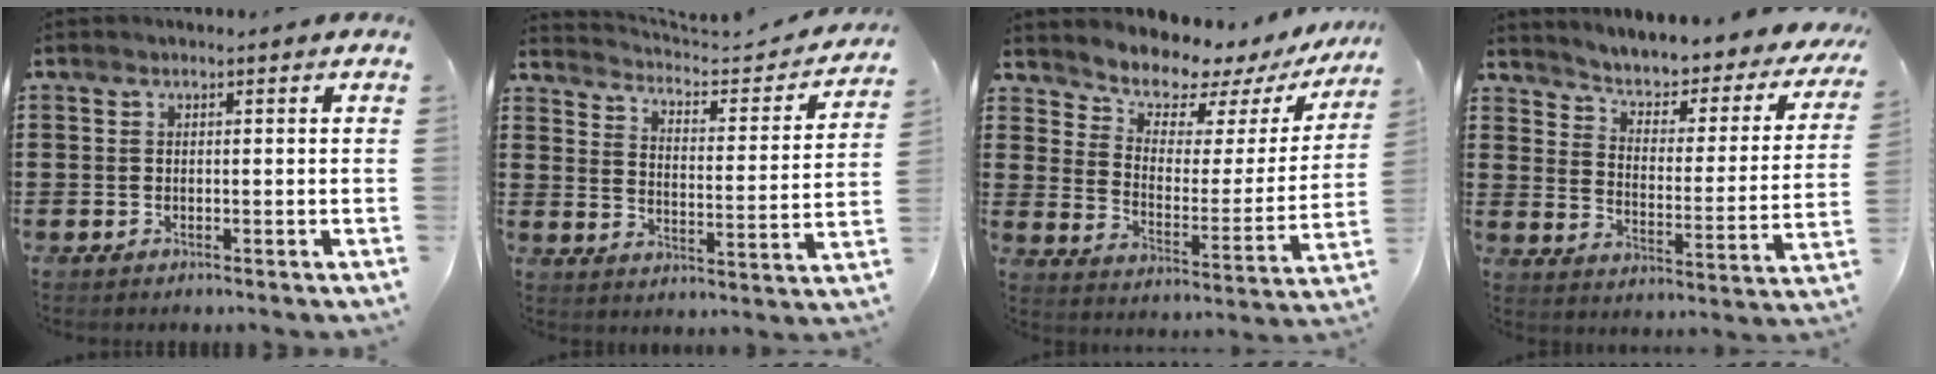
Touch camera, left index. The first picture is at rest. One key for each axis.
{"total": 2.6, "fx": 2.5, "fy": 0.3, "fz": 0.6, "tx": -0.032, "ty": -0.024, "tz": 0.031}
{"total": 6.2, "fx": 5.8, "fy": 2.1, "fz": 0.8, "tx": -0.039, "ty": -0.054, "tz": 0.096}
{"total": 3.0, "fx": 2.6, "fy": 0.7, "fz": 1.4, "tx": -0.045, "ty": -0.031, "tz": 0.031}